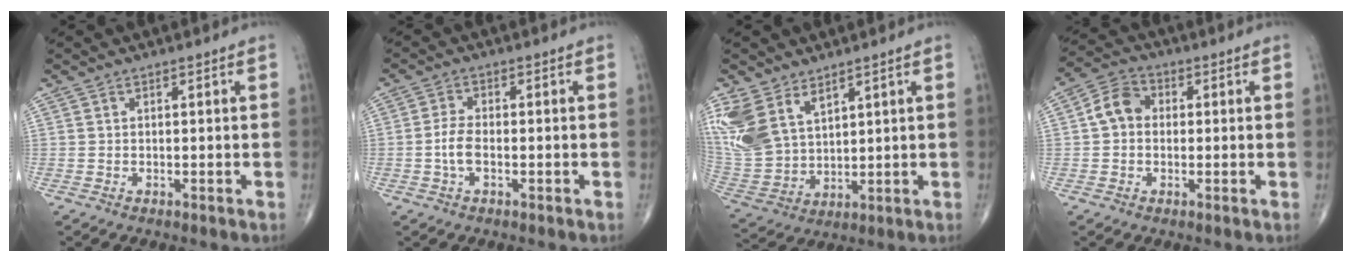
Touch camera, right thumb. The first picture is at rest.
{"total": 3.6, "force": [-0.9, 1.6, 3.1], "torque": [-0.068, 0.008, -0.021]}
{"total": 14.2, "force": [7.8, 8.5, 8.3], "torque": [-0.184, -0.025, 0.175]}
{"total": 6.0, "force": [0.3, 4.8, 3.6], "torque": [-0.058, 0.020, -0.005]}